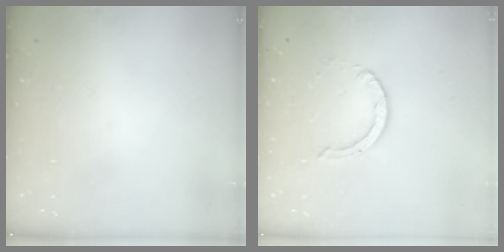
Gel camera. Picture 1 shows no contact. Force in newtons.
{"total": 2.2, "press": 2.2, "slide": 0.2}